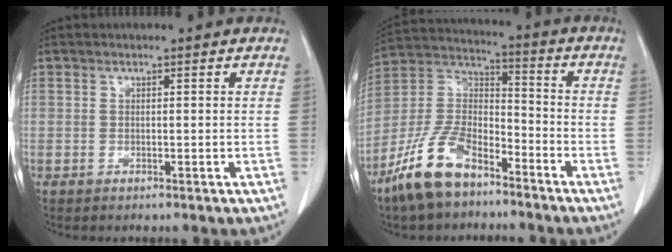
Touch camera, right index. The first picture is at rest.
{"total": 13.1, "force": [-9.3, 5.4, 7.5], "torque": [-0.163, 0.009, -0.183]}